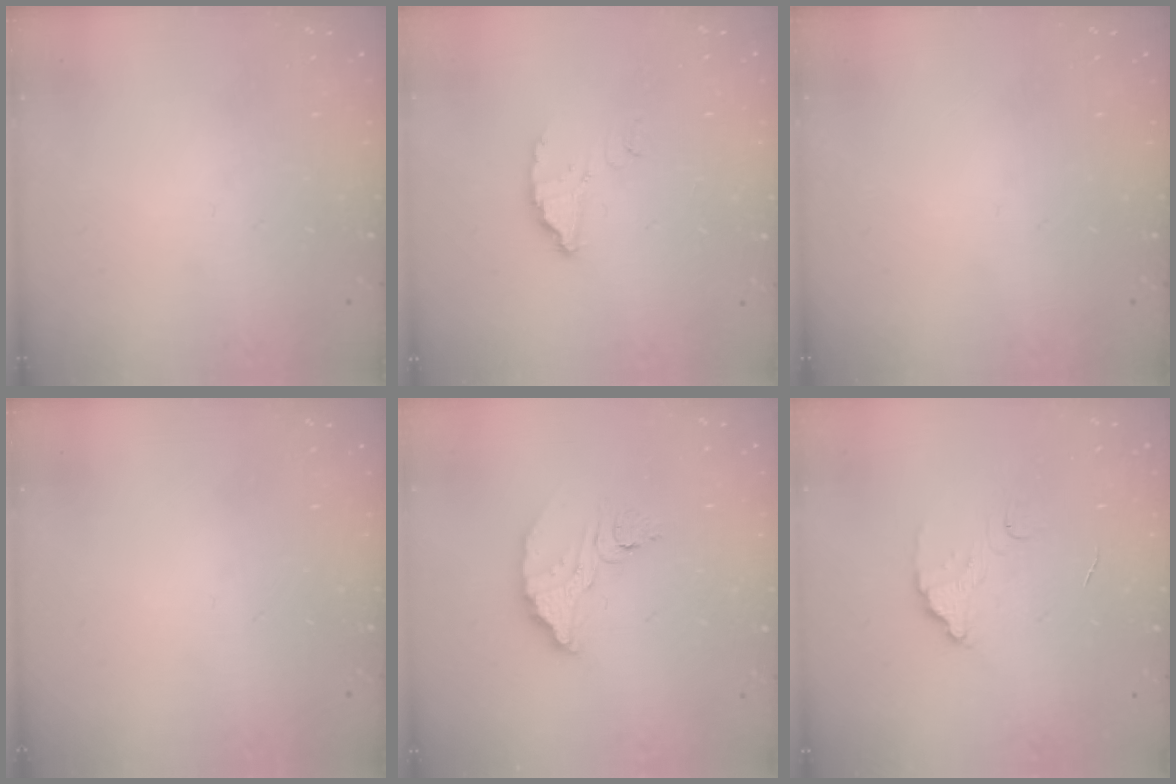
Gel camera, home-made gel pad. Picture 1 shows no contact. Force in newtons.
{"total": 2.6, "press": 2.6, "slide": 0.2}
{"total": 0.0}
{"total": 0.0}
{"total": 9.0, "press": 9.0, "slide": 0.7}
{"total": 3.3, "press": 3.3, "slide": 0.2}